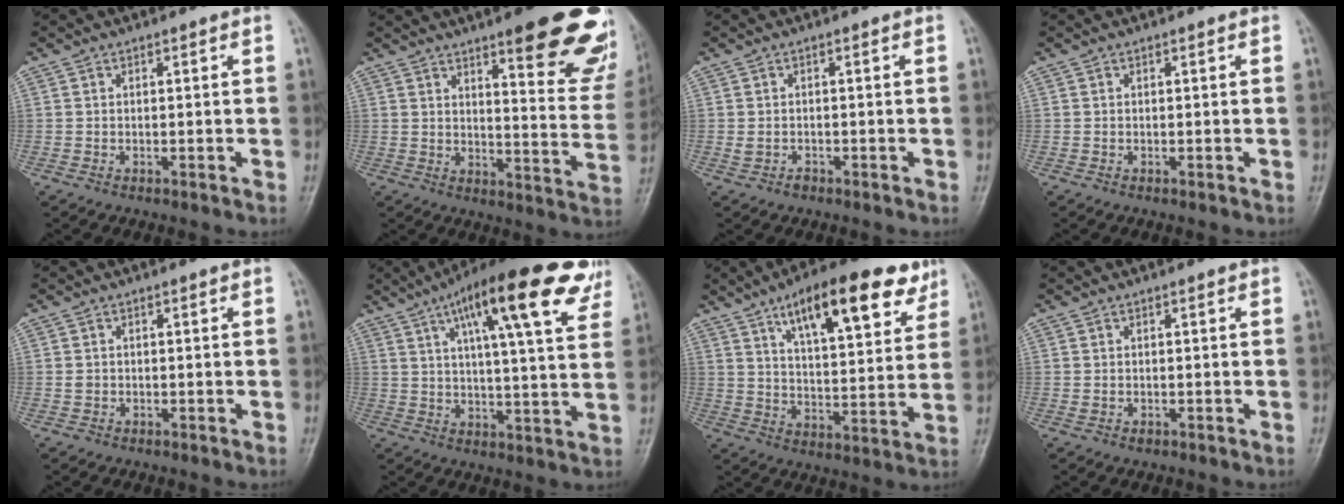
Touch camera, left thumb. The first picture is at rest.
{"total": 21.1, "force": [13.0, 5.1, 15.8], "torque": [-0.161, -0.070, 0.165]}
{"total": 1.6, "force": [-0.7, 1.2, 0.7], "torque": [-0.016, 0.008, -0.008]}
{"total": 0.0}
{"total": 1.0, "force": [-0.3, 1.0, 0.3], "torque": [-0.002, 0.003, -0.005]}
{"total": 21.2, "force": [11.2, 5.2, 17.3], "torque": [-0.241, -0.010, 0.161]}
{"total": 19.0, "force": [10.9, 6.7, 14.0], "torque": [-0.175, -0.034, 0.168]}
{"total": 0.9, "force": [-0.3, 0.7, 0.5], "torque": [-0.008, 0.002, -0.002]}